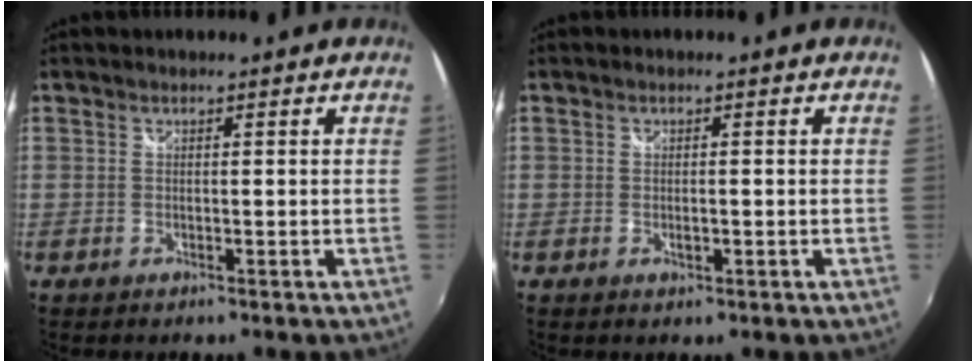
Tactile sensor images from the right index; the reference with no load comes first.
{"total": 1.2, "force": [-0.3, 0.7, 0.9], "torque": [-0.016, -0.002, -0.005]}